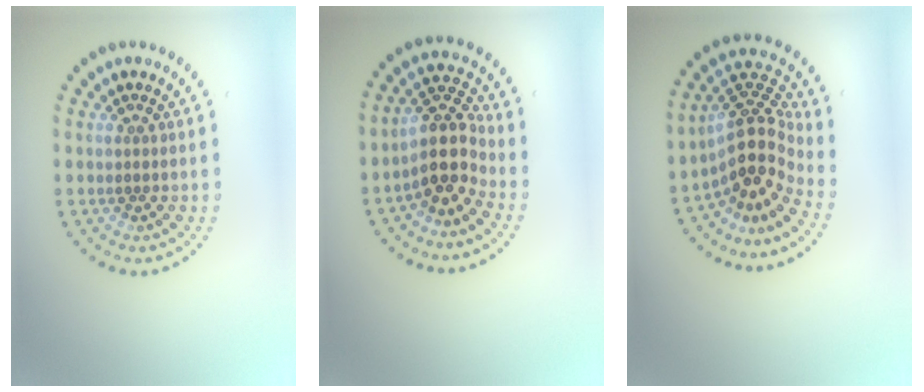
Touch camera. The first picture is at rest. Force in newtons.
{"total": 4.2, "press": 3.4, "slide": 2.4}
{"total": 5.0, "press": 3.5, "slide": 3.6}